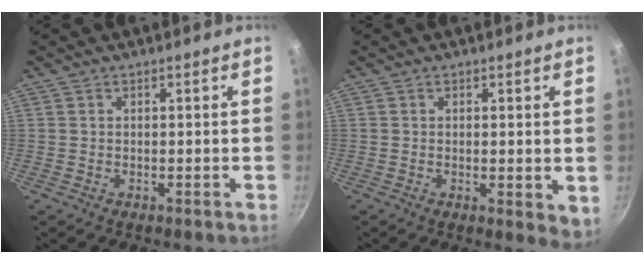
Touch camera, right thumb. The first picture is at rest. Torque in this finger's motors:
{"motor_torque": [-0.02, 0.18, -0.25, 0.25, -0.04]}